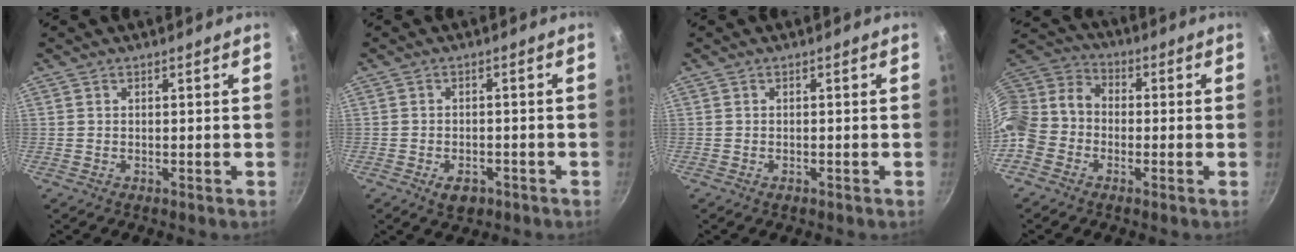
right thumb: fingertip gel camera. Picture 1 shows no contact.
{"total": 3.6, "force": [-2.0, 2.2, 2.1], "torque": [-0.029, 0.007, -0.027]}
{"total": 0.5, "force": [-0.4, 0.3, 0.2], "torque": [-0.004, 0.004, -0.006]}
{"total": 14.4, "force": [-3.2, 11.5, 8.1], "torque": [-0.180, 0.049, -0.071]}